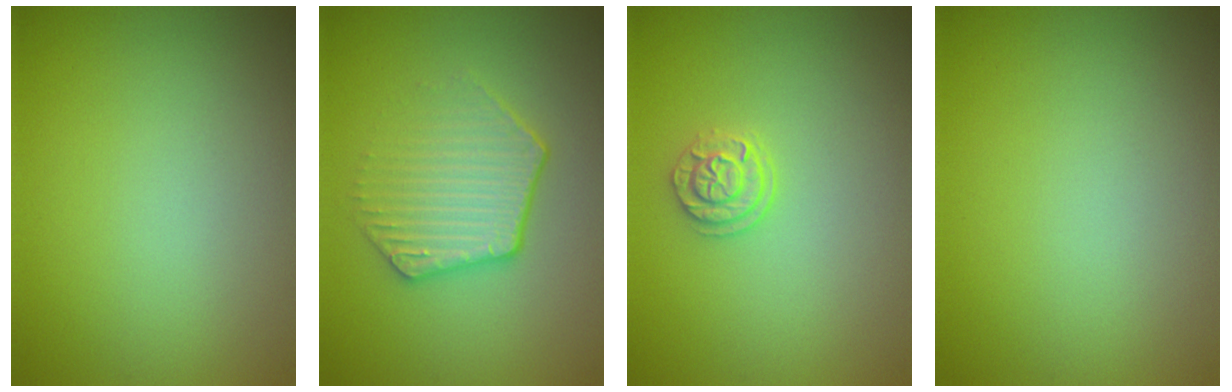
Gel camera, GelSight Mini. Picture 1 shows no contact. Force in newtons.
{"total": 3.6, "press": 3.2, "slide": 1.6}
{"total": 1.9, "press": 1.7, "slide": 0.8}
{"total": 0.0}